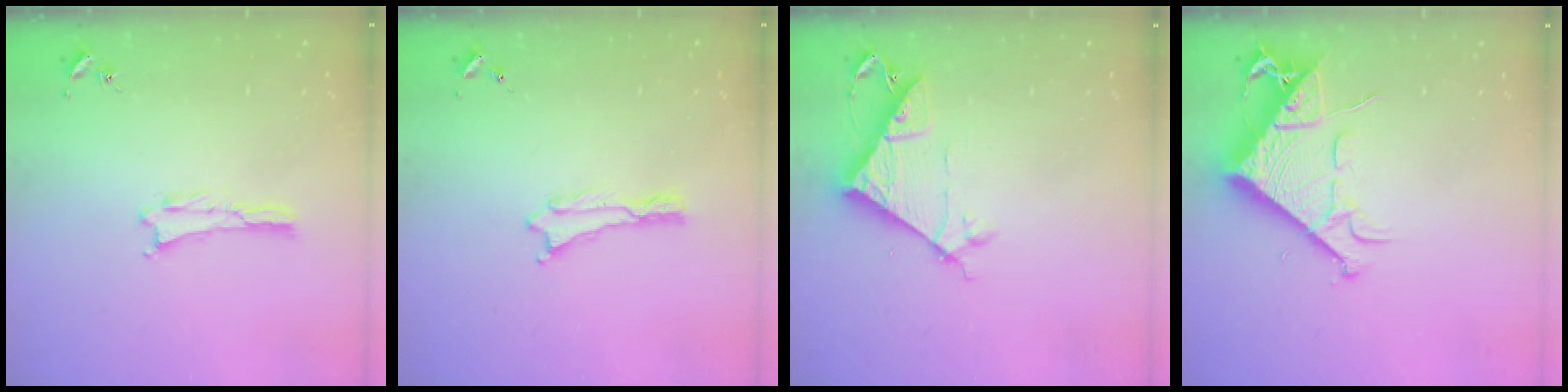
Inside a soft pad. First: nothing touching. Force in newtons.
{"total": 0.0}
{"total": 7.0, "press": 7.0, "slide": 0.7}
{"total": 9.0, "press": 8.9, "slide": 1.1}